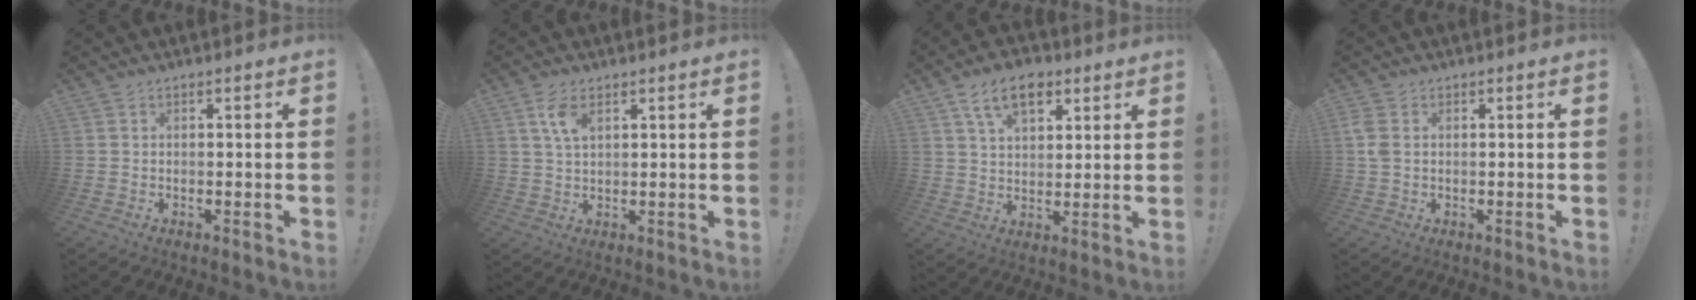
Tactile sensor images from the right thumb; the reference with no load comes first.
{"total": 5.4, "force": [2.5, 2.5, 4.0], "torque": [-0.070, -0.006, 0.044]}
{"total": 11.3, "force": [5.8, 6.7, 7.0], "torque": [-0.109, -0.010, 0.107]}
{"total": 3.6, "force": [0.8, 2.4, 2.5], "torque": [-0.065, 0.004, 0.014]}